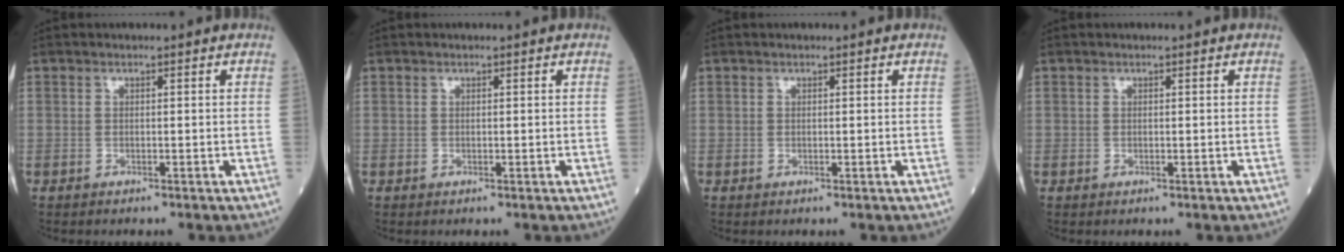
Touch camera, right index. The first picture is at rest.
{"total": 0.0}
{"total": 0.0}
{"total": 0.0}